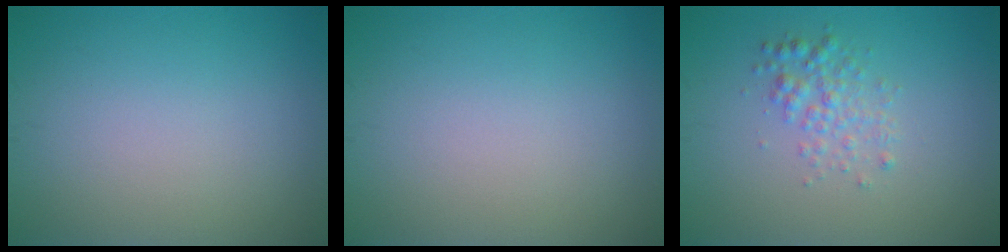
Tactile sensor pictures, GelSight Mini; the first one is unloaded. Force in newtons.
{"total": 0.0}
{"total": 2.2, "press": 2.2, "slide": 0.0}